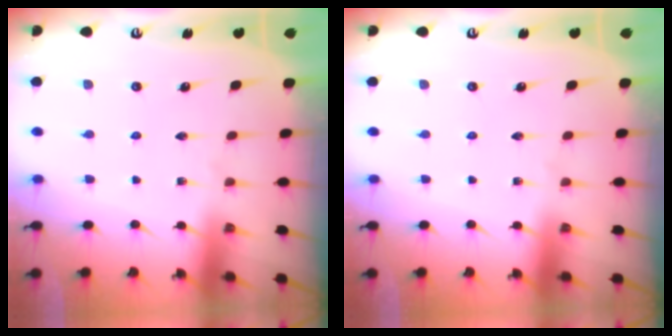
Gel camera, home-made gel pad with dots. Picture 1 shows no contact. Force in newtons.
{"total": 0.0}